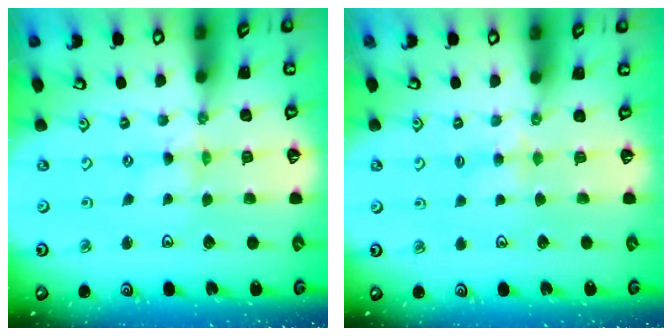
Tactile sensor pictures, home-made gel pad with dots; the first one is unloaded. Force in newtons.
{"total": 3.0, "press": 2.9, "slide": 0.5}